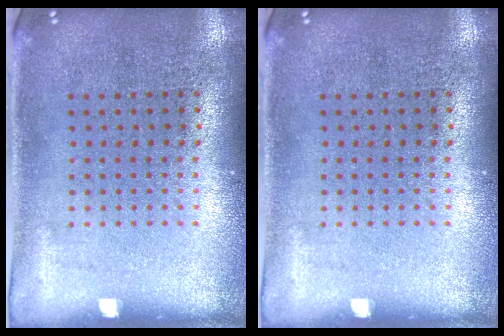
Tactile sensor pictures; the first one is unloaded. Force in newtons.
{"total": 0.0}